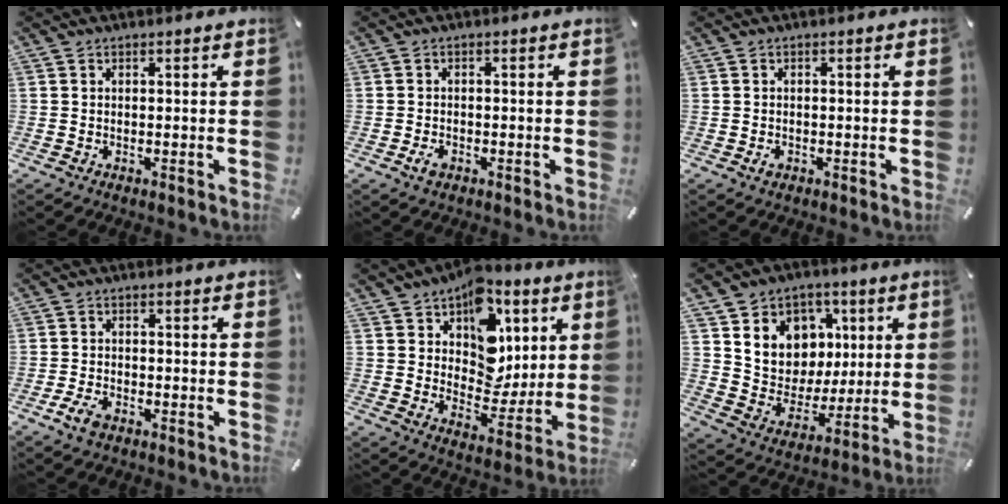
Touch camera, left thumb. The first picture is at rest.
{"total": 2.1, "force": [-1.1, 1.3, 1.2], "torque": [-0.030, 0.003, -0.022]}
{"total": 1.2, "force": [-0.5, 0.9, 0.8], "torque": [-0.015, 0.002, -0.009]}
{"total": 3.7, "force": [-2.2, 2.1, 2.2], "torque": [-0.057, 0.004, -0.045]}
{"total": 14.0, "force": [6.0, 10.7, 6.9], "torque": [-0.085, -0.054, 0.107]}
{"total": 11.2, "force": [2.8, 10.7, 1.8], "torque": [-0.023, -0.034, 0.060]}